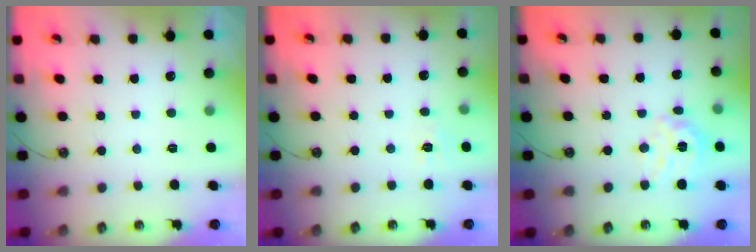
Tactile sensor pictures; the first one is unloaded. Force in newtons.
{"total": 2.7, "press": 2.7, "slide": 0.5}
{"total": 12.8, "press": 12.8, "slide": 1.1}